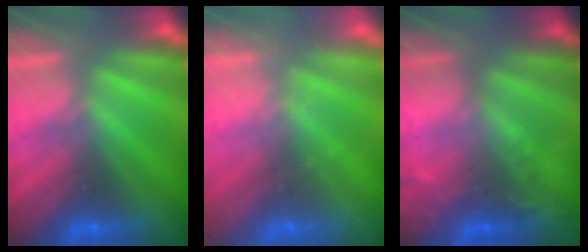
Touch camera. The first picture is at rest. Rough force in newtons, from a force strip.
{"total": 2.1}
{"total": 2.2}